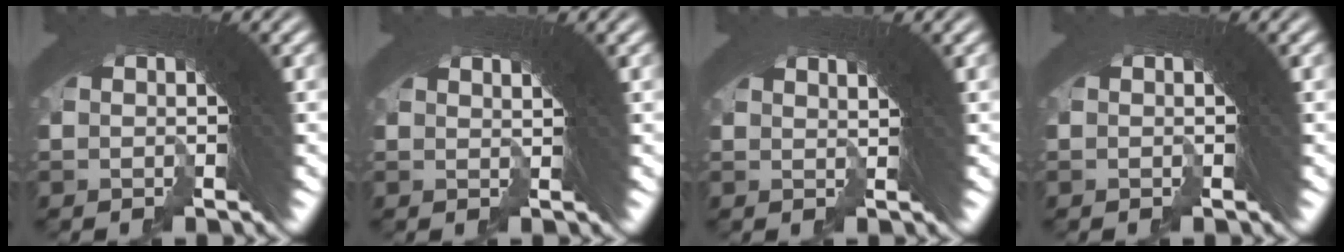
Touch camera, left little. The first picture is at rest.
{"total": 2.3, "force": [1.8, -1.0, 1.0], "torque": [0.002, 0.012, 0.031]}
{"total": 2.6, "force": [2.1, -1.1, 1.1], "torque": [-0.001, 0.011, 0.037]}
{"total": 0.0}